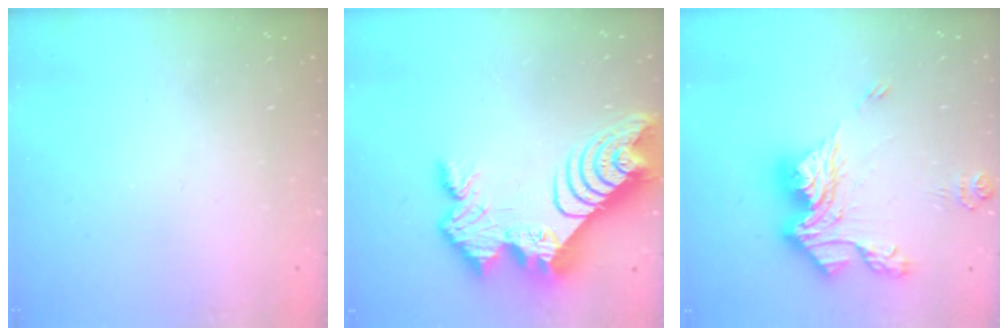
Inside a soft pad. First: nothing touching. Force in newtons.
{"total": 17.2, "press": 17.2, "slide": 1.2}
{"total": 17.0, "press": 16.9, "slide": 1.7}